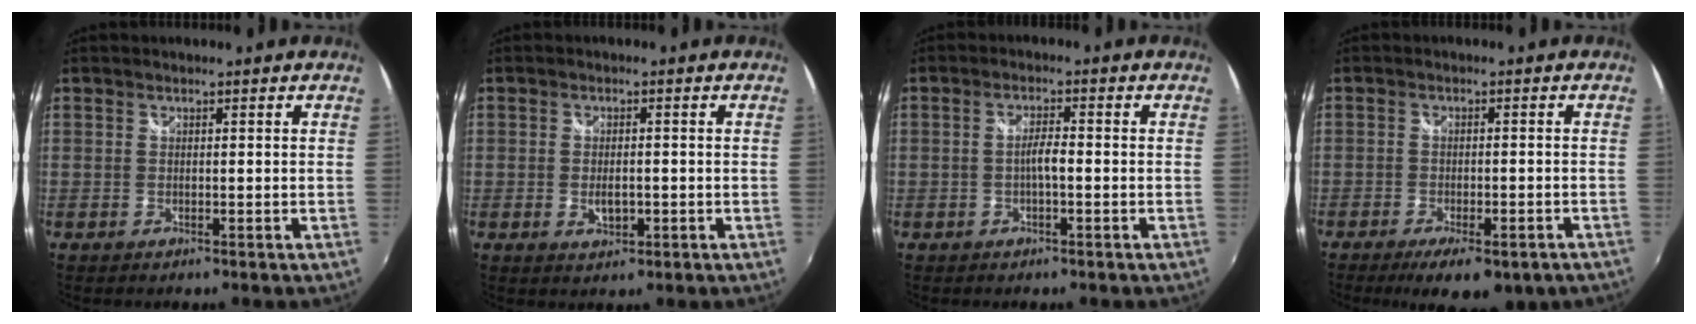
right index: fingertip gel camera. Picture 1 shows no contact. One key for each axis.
{"total": 3.1, "fx": -0.7, "fy": 1.9, "fz": 2.3, "tx": -0.041, "ty": -0.005, "tz": -0.009}
{"total": 4.0, "fx": -1.2, "fy": 0.4, "fz": 3.7, "tx": -0.072, "ty": 0.007, "tz": -0.023}
{"total": 11.0, "fx": -7.6, "fy": 3.7, "fz": 7.1, "tx": -0.138, "ty": -0.032, "tz": -0.103}